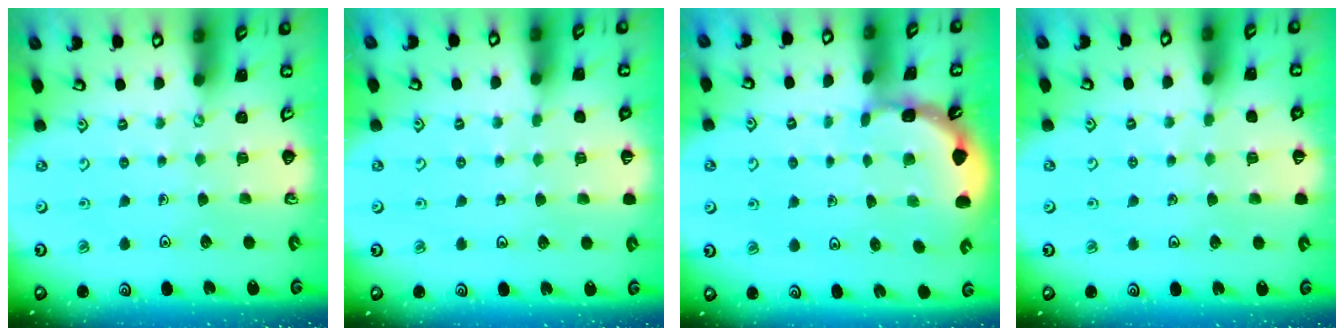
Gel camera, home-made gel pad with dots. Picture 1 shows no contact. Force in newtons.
{"total": 2.2, "press": 2.1, "slide": 0.5}
{"total": 1.5, "press": 1.5, "slide": 0.1}
{"total": 2.5, "press": 2.5, "slide": 0.5}